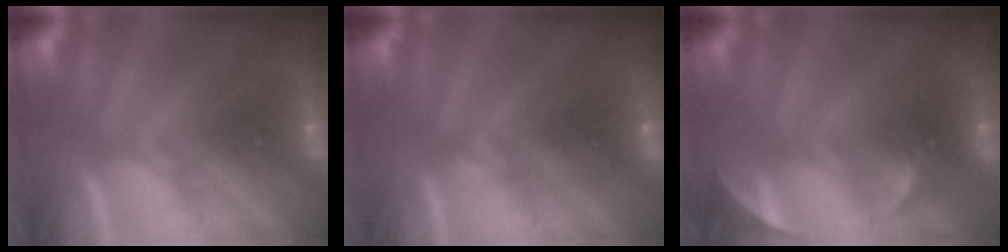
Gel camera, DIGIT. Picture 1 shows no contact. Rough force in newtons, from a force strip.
{"total": 2.3}
{"total": 2.2}